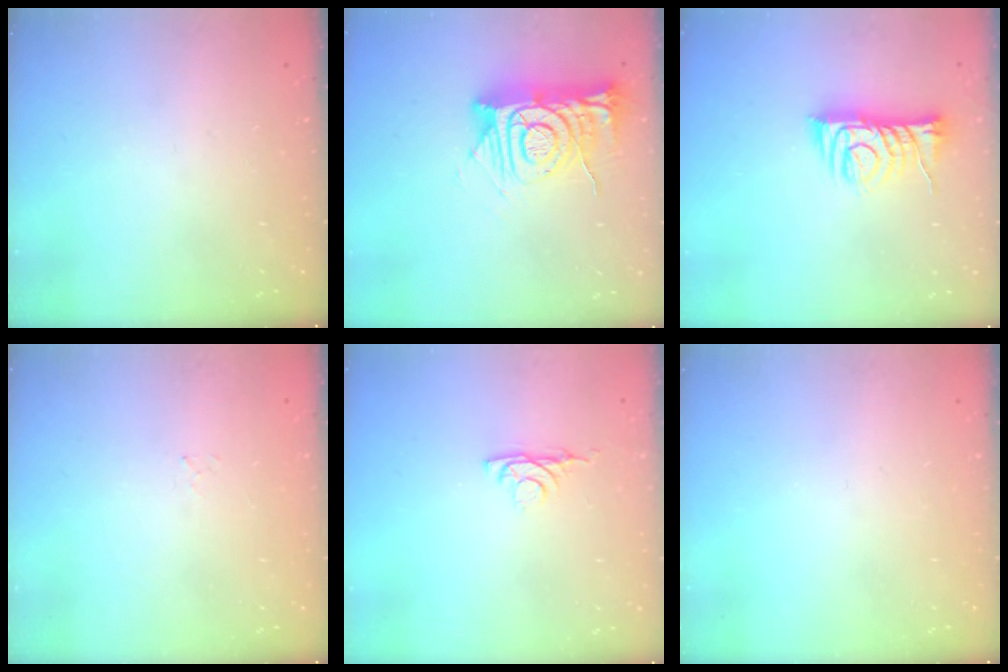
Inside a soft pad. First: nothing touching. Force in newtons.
{"total": 13.6, "press": 13.5, "slide": 1.3}
{"total": 9.6, "press": 9.6, "slide": 0.5}
{"total": 1.5, "press": 1.5, "slide": 0.2}
{"total": 3.4, "press": 3.3, "slide": 0.6}
{"total": 0.0}